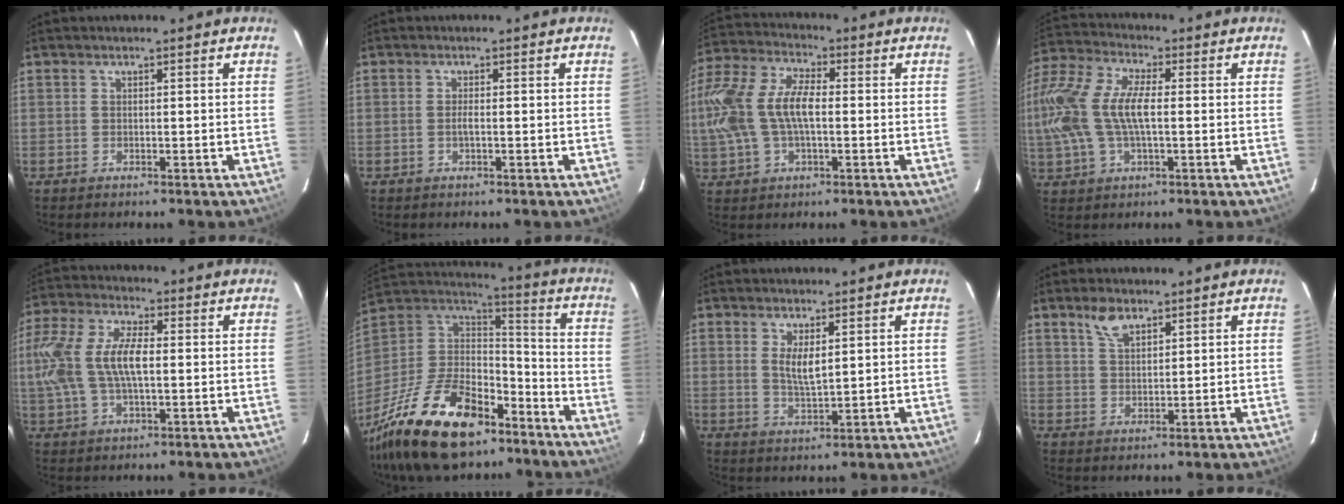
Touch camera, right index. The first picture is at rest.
{"total": 1.3, "force": [-0.4, 0.2, 1.2], "torque": [-0.024, 0.001, -0.007]}
{"total": 17.4, "force": [-0.3, 9.8, 14.4], "torque": [-0.312, 0.020, -0.005]}
{"total": 18.3, "force": [0.0, 9.0, 16.0], "torque": [-0.345, 0.014, -0.006]}
{"total": 14.4, "force": [0.3, 6.6, 12.8], "torque": [-0.268, 0.015, 0.005]}
{"total": 28.4, "force": [-18.7, 13.5, 16.6], "torque": [-0.344, -0.007, -0.303]}
{"total": 4.4, "force": [1.4, 1.6, 3.9], "torque": [-0.070, -0.005, 0.029]}
{"total": 4.5, "force": [3.1, 2.1, 2.5], "torque": [-0.045, 0.008, 0.058]}